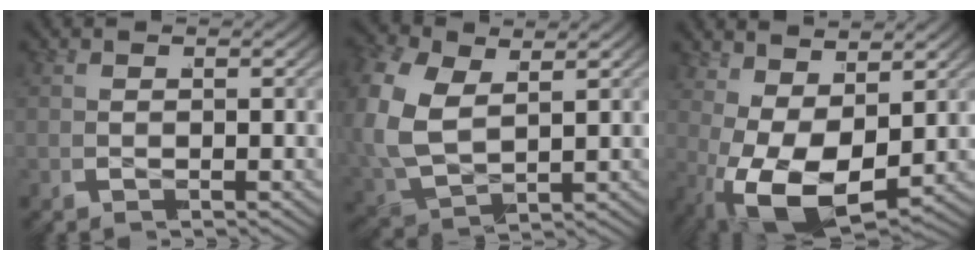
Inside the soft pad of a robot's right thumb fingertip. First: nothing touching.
{"total": 7.7, "force": [0.6, 6.1, 4.6], "torque": [-0.149, -0.027, 0.023]}
{"total": 8.0, "force": [-1.5, 4.7, 6.3], "torque": [-0.146, -0.036, -0.007]}